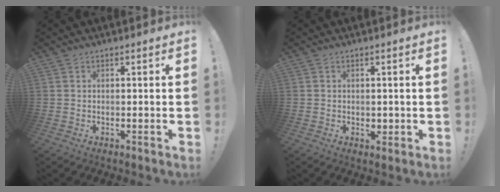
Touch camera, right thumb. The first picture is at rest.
{"total": 1.4, "force": [0.3, 1.2, 0.6], "torque": [-0.002, -0.001, 0.005]}